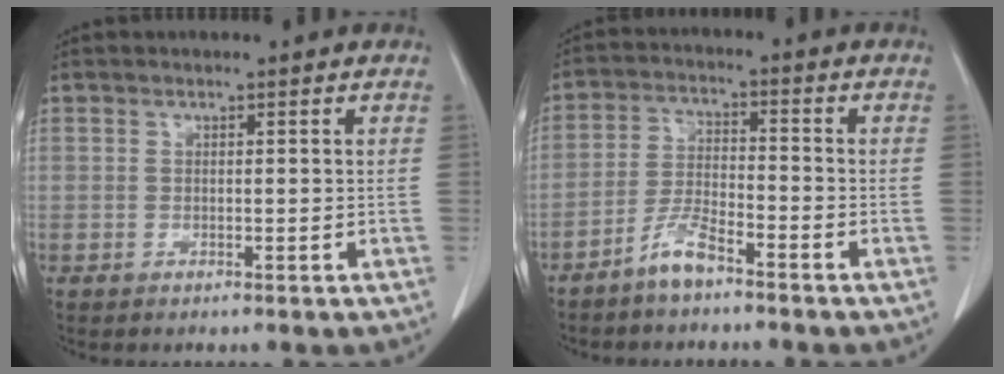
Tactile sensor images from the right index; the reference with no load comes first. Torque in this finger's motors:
{"motor_torque": [0.36, -0.33, 0.17, 0.06]}